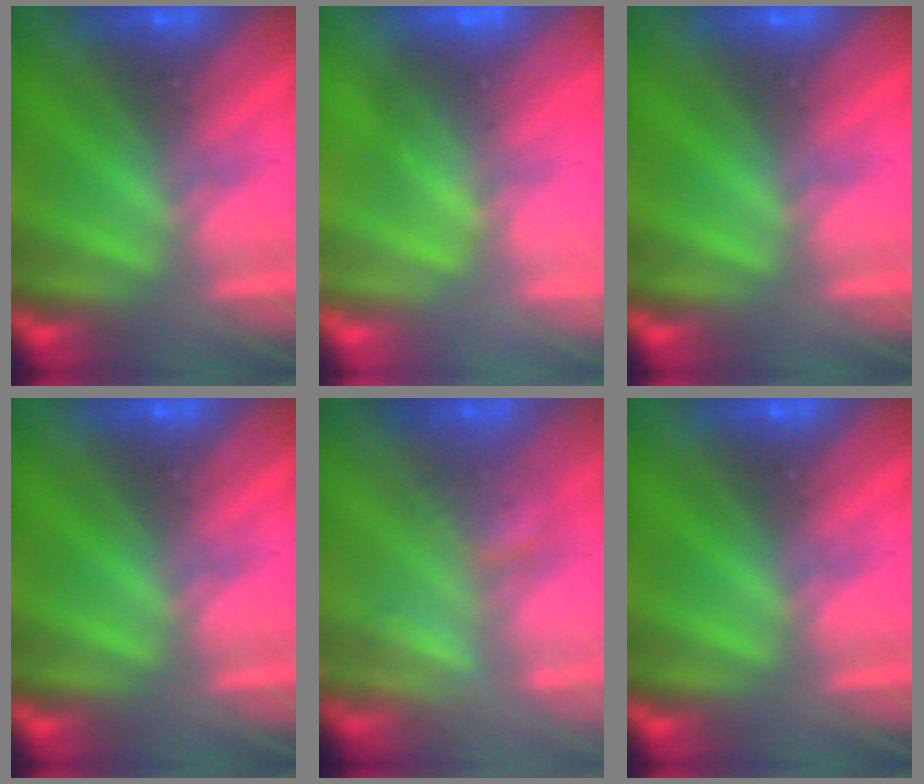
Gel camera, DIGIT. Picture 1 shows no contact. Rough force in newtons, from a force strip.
{"total": 2.6}
{"total": 0.0}
{"total": 0.0}
{"total": 3.3}
{"total": 0.0}